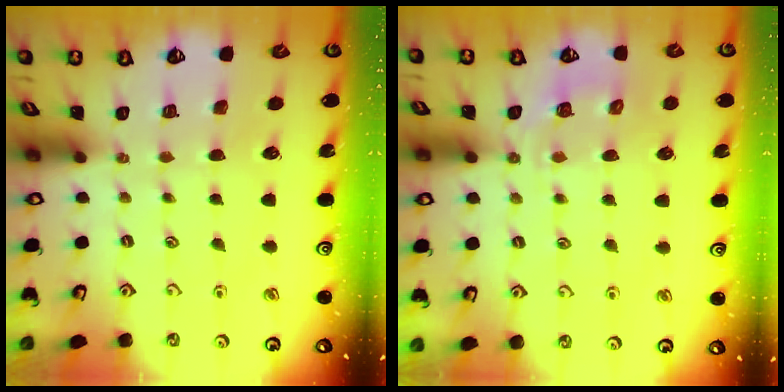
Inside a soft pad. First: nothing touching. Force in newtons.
{"total": 6.8, "press": 6.7, "slide": 1.1}